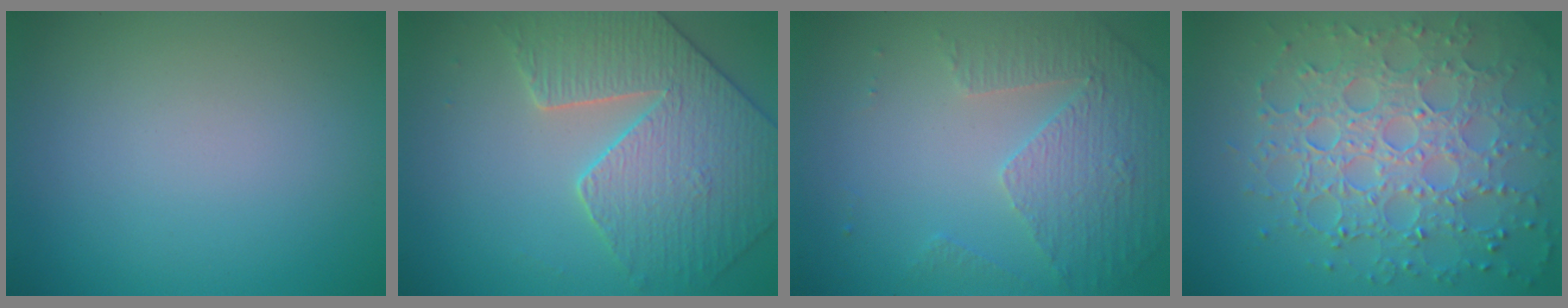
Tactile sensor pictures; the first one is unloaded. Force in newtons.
{"total": 4.8, "press": 4.7, "slide": 0.8}
{"total": 4.9, "press": 3.4, "slide": 3.4}
{"total": 8.0, "press": 5.7, "slide": 5.6}